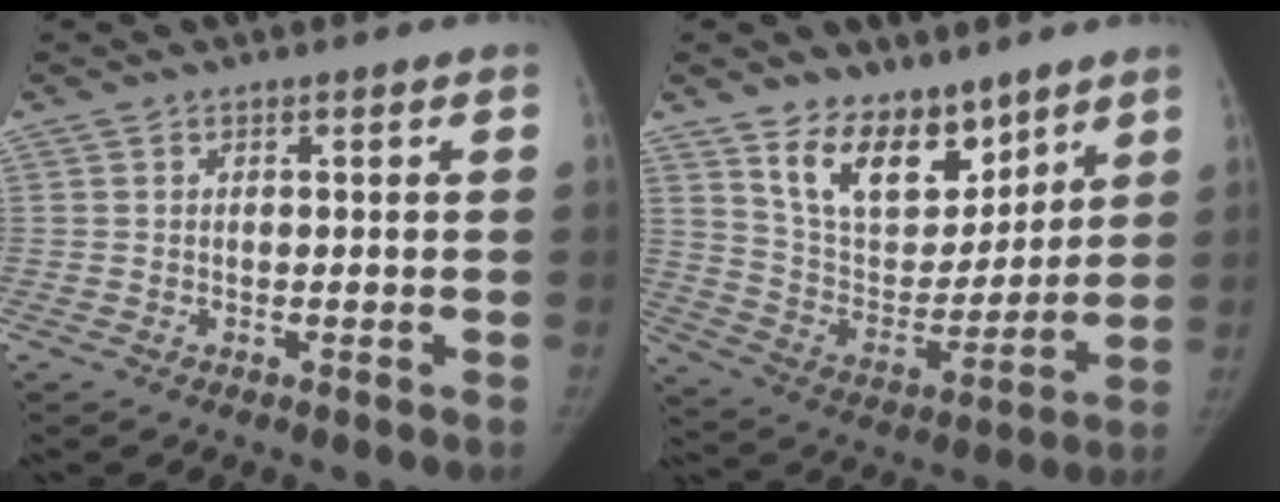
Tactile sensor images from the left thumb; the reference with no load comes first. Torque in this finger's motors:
{"motor_torque": [0.08, 0.04, 0.50, -0.43, 0.15]}